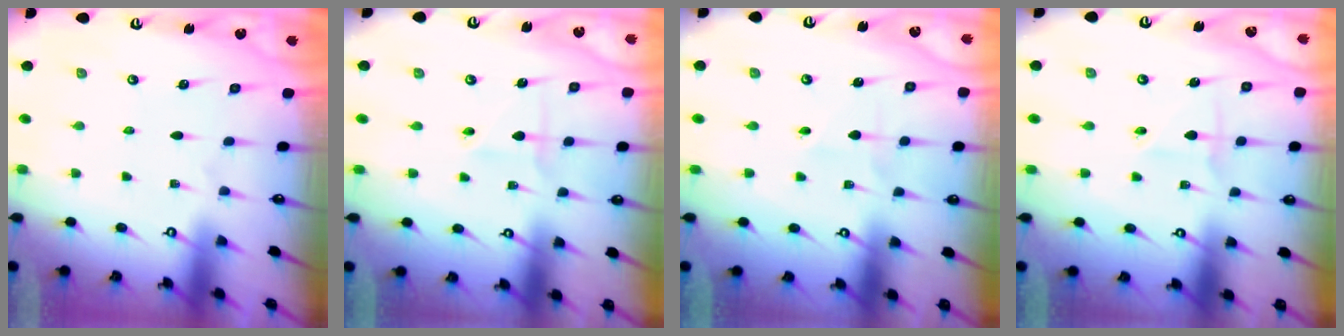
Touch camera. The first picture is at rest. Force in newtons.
{"total": 2.3, "press": 2.3, "slide": 0.5}
{"total": 1.7, "press": 1.7, "slide": 0.2}
{"total": 2.4, "press": 2.2, "slide": 1.0}